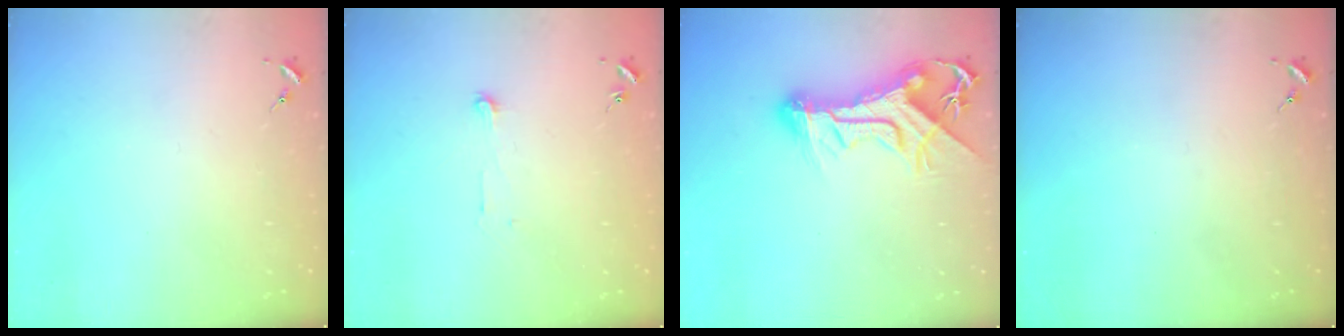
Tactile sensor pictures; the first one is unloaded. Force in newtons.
{"total": 3.9, "press": 3.9, "slide": 0.3}
{"total": 16.8, "press": 16.7, "slide": 1.6}
{"total": 0.0}